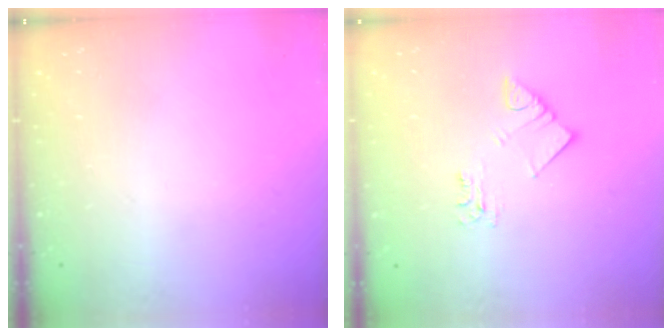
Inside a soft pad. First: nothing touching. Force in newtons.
{"total": 3.4, "press": 3.4, "slide": 0.2}